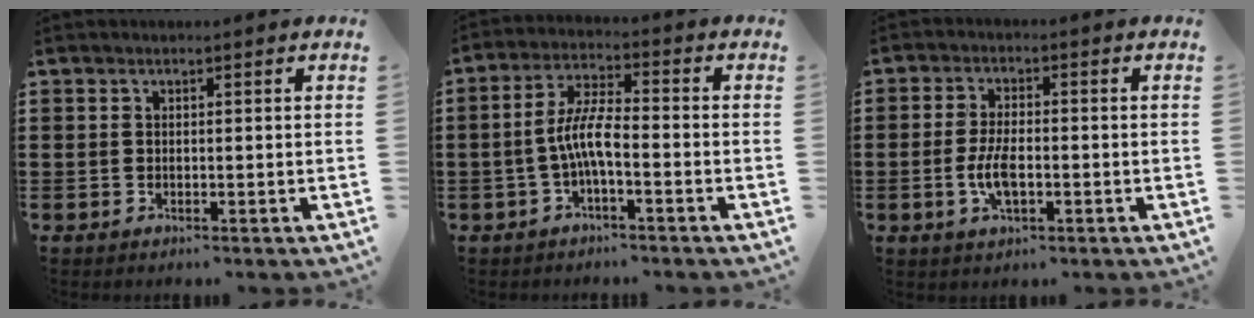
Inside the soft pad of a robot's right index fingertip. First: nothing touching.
{"total": 6.4, "force": [-1.8, 1.6, 5.9], "torque": [-0.131, -0.006, -0.039]}
{"total": 5.3, "force": [-1.2, 2.2, 4.6], "torque": [-0.109, -0.004, -0.028]}